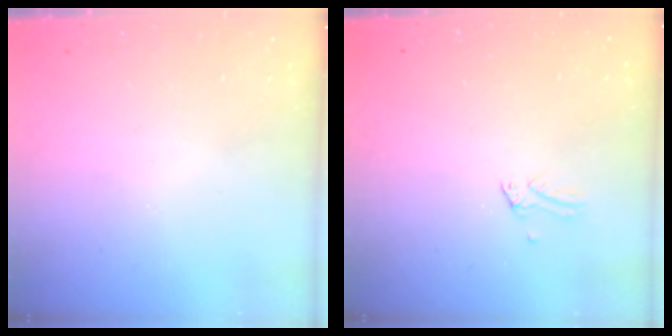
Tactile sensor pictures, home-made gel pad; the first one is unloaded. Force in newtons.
{"total": 0.0}